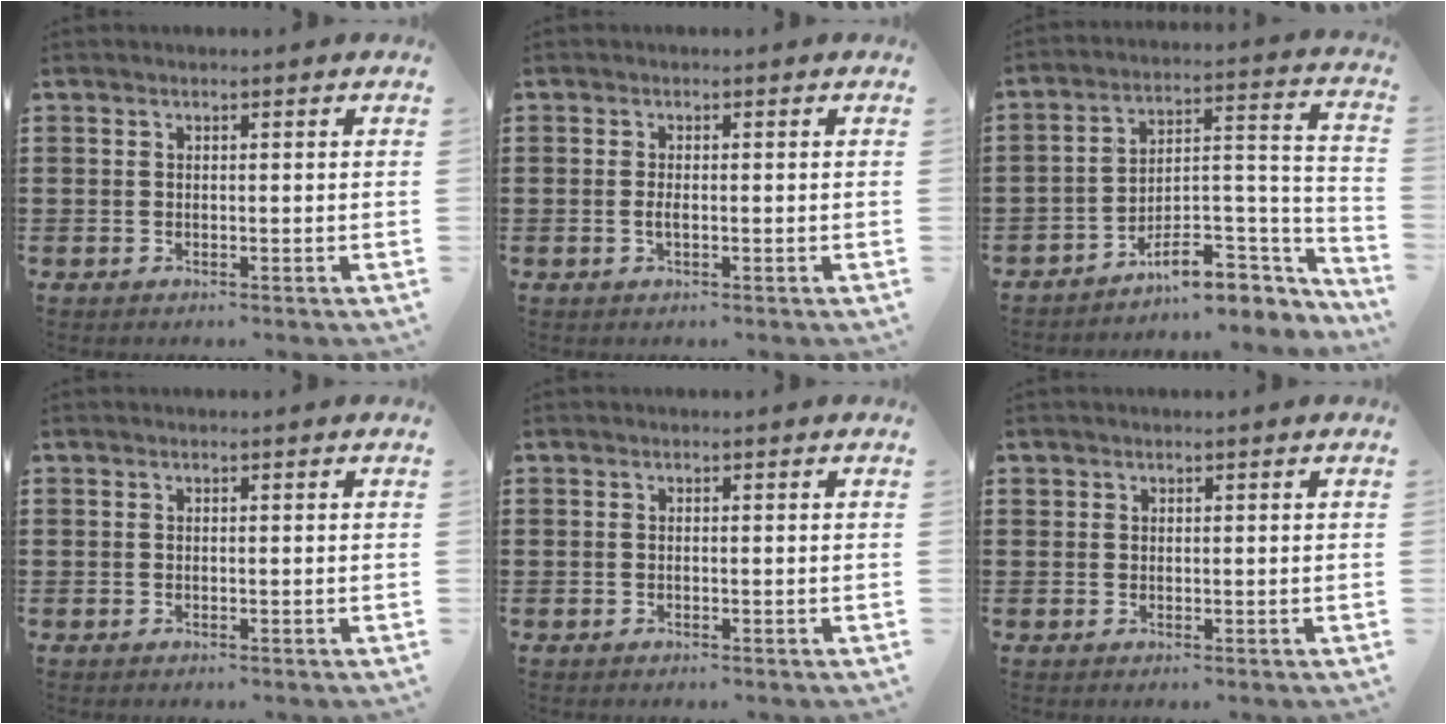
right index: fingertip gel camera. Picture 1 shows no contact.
{"total": 1.3, "force": [-0.3, 0.4, 1.2], "torque": [-0.021, 0.000, -0.006]}
{"total": 9.6, "force": [-7.1, 3.9, 5.1], "torque": [-0.052, 0.018, -0.131]}
{"total": 0.0}
{"total": 0.0}
{"total": 0.8, "force": [0.4, 0.7, 0.0], "torque": [-0.002, 0.004, 0.008]}